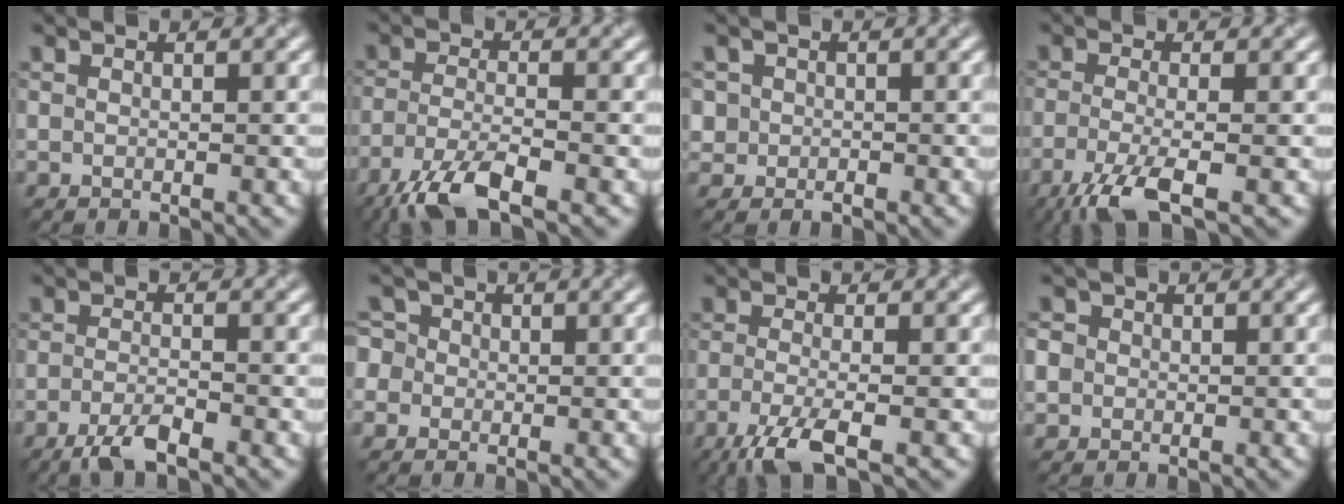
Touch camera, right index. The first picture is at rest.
{"total": 5.9, "force": [-4.3, 1.3, 3.9], "torque": [-0.090, -0.003, -0.086]}
{"total": 1.3, "force": [-0.1, 1.3, -0.1], "torque": [0.006, 0.002, -0.005]}
{"total": 4.9, "force": [-2.8, 1.0, 3.8], "torque": [-0.081, -0.001, -0.065]}
{"total": 2.9, "force": [-2.2, 0.4, 1.9], "torque": [-0.048, 0.002, -0.049]}
{"total": 3.3, "force": [-0.4, 3.1, 1.1], "torque": [-0.028, 0.027, -0.033]}
{"total": 4.3, "force": [-2.5, 0.9, 3.4], "torque": [-0.073, -0.001, -0.058]}
{"total": 2.2, "force": [0.2, 2.1, 0.3], "torque": [0.000, 0.012, -0.011]}